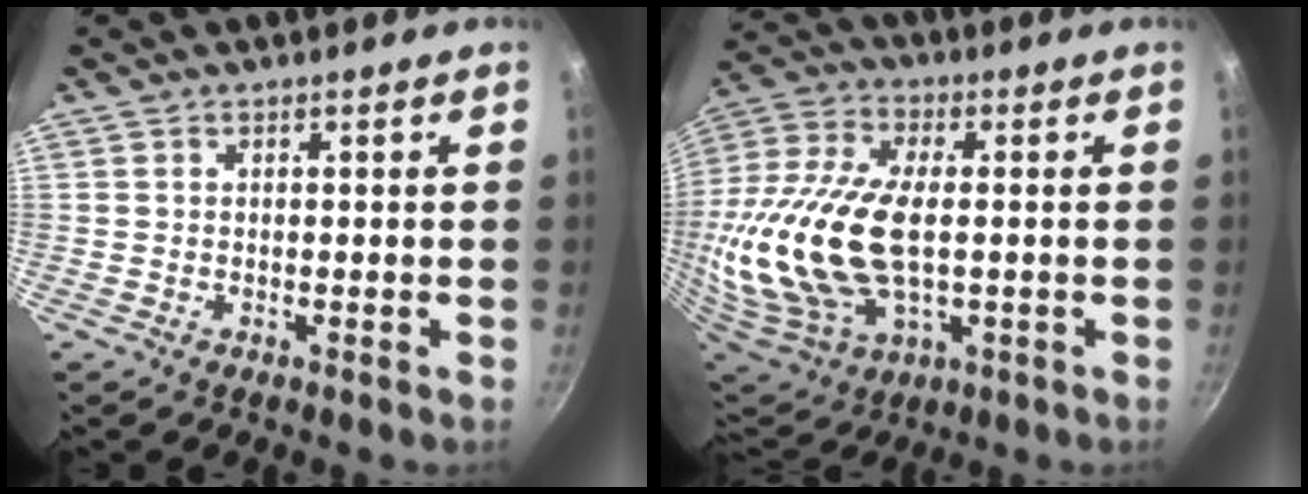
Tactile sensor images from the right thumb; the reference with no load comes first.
{"total": 25.3, "force": [-0.9, 14.3, 20.9], "torque": [-0.444, 0.002, -0.009]}